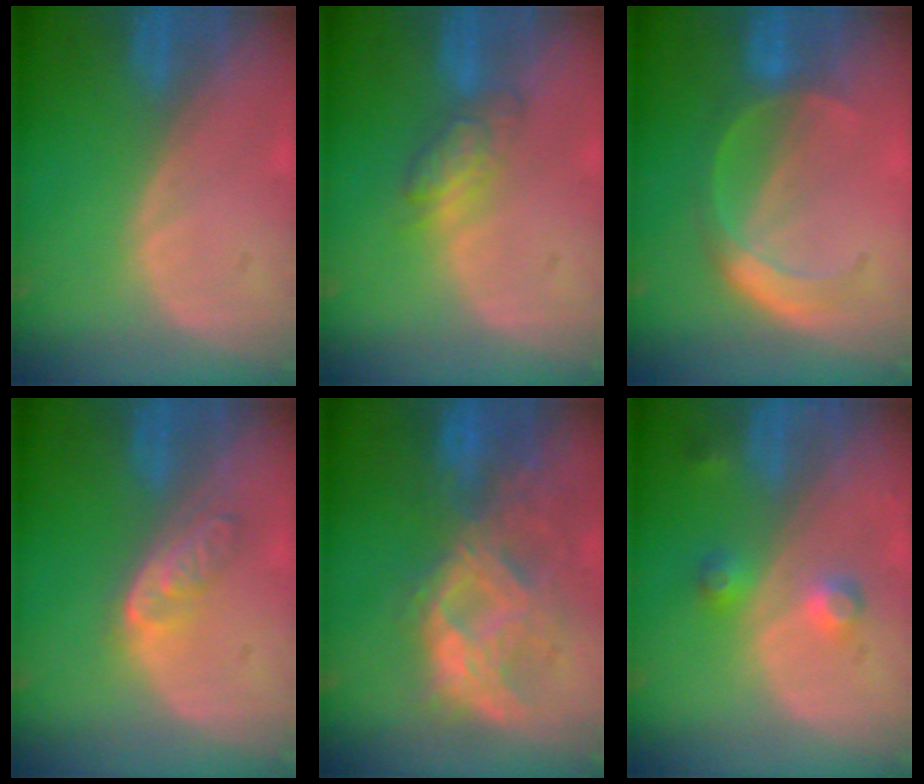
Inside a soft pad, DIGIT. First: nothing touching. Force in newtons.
{"total": 5.0, "press": 4.6, "slide": 2.0}
{"total": 5.6, "press": 5.1, "slide": 2.3}
{"total": 4.8, "press": 4.1, "slide": 2.5}
{"total": 9.8, "press": 8.8, "slide": 4.2}
{"total": 3.7, "press": 3.7, "slide": 0.4}